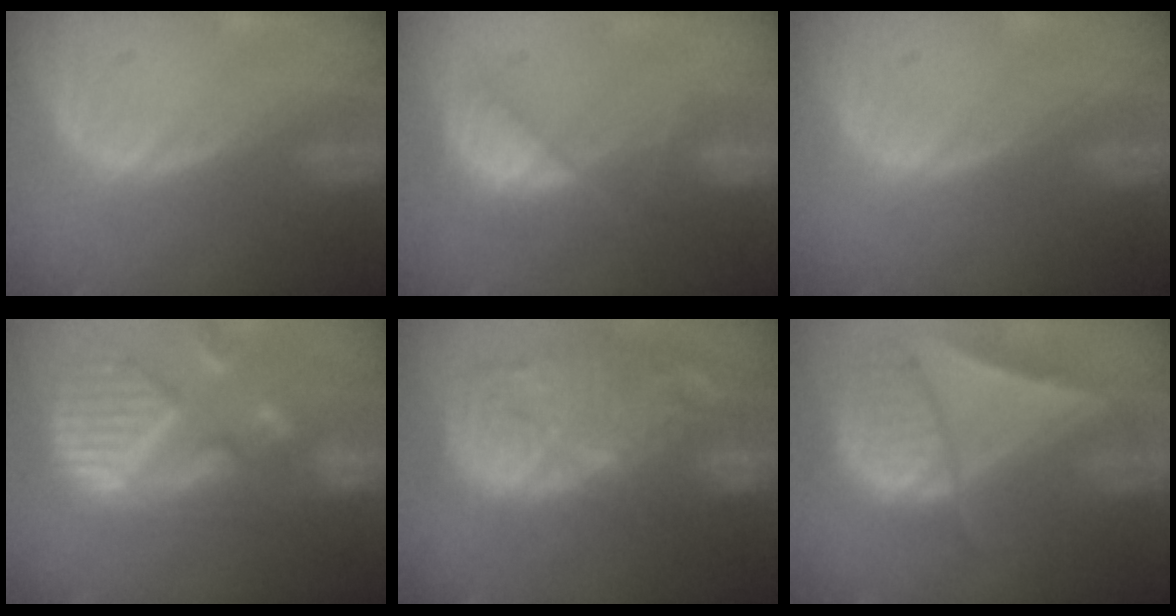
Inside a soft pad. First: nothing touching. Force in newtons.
{"total": 8.1, "press": 7.0, "slide": 4.1}
{"total": 0.0}
{"total": 13.5, "press": 11.4, "slide": 7.2}
{"total": 14.6, "press": 12.6, "slide": 7.3}
{"total": 9.5, "press": 8.1, "slide": 4.9}